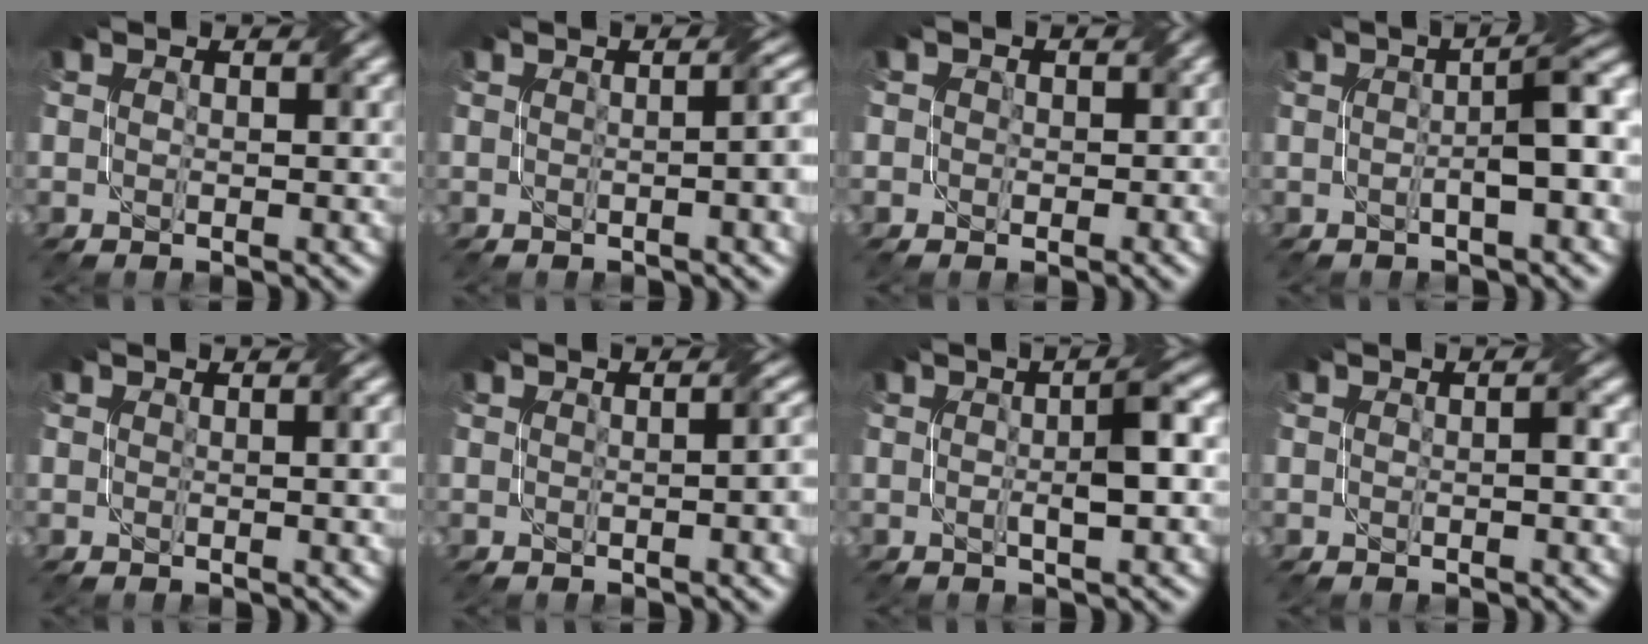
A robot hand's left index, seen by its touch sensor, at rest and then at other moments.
{"total": 5.0, "force": [0.1, 1.9, 4.6], "torque": [-0.029, 0.014, 0.004]}
{"total": 2.1, "force": [0.3, 2.0, 0.8], "torque": [0.003, 0.006, -0.007]}
{"total": 5.6, "force": [0.1, 1.0, 5.5], "torque": [-0.071, 0.016, -0.002]}
{"total": 2.6, "force": [0.6, 0.9, 2.4], "torque": [-0.022, 0.005, 0.009]}
{"total": 3.1, "force": [0.1, 1.0, 2.9], "torque": [-0.026, 0.010, 0.003]}
{"total": 4.2, "force": [0.2, 0.6, 4.2], "torque": [-0.064, 0.009, 0.002]}
{"total": 0.7, "force": [-0.2, 0.1, 0.7], "torque": [-0.013, 0.003, -0.001]}